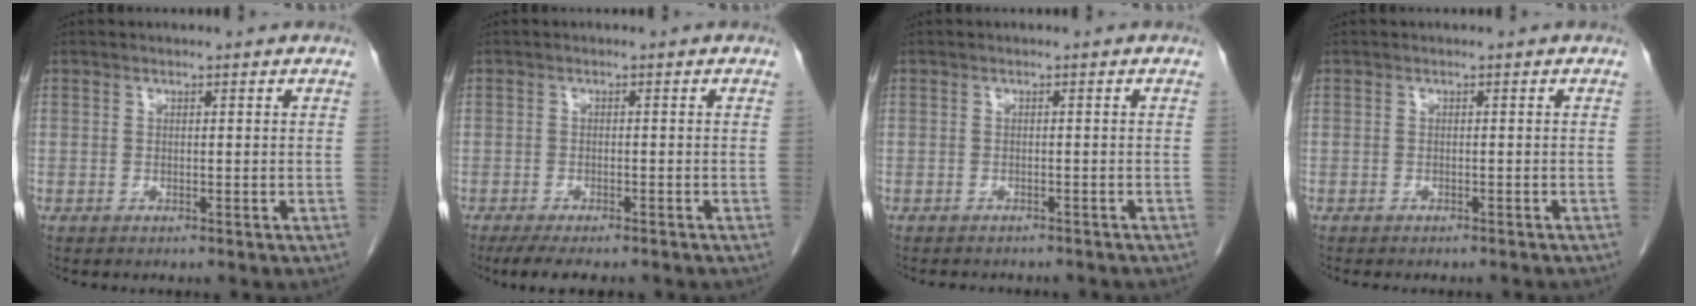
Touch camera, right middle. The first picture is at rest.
{"total": 6.9, "force": [-5.6, 1.6, 3.7], "torque": [-0.053, -0.012, -0.084]}
{"total": 6.4, "force": [-5.7, 1.9, 2.4], "torque": [-0.030, -0.002, -0.062]}
{"total": 6.0, "force": [-5.4, 1.0, 2.5], "torque": [-0.029, -0.011, -0.059]}